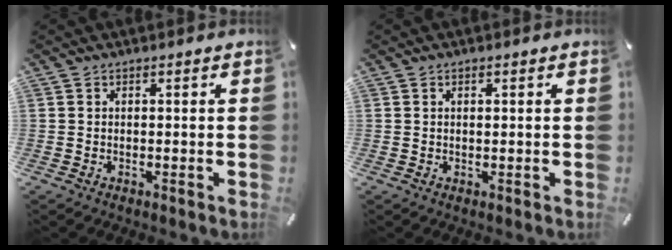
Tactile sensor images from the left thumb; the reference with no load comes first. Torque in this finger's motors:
{"motor_torque": [-0.23, -0.26, -0.06, 0.07, -0.03]}